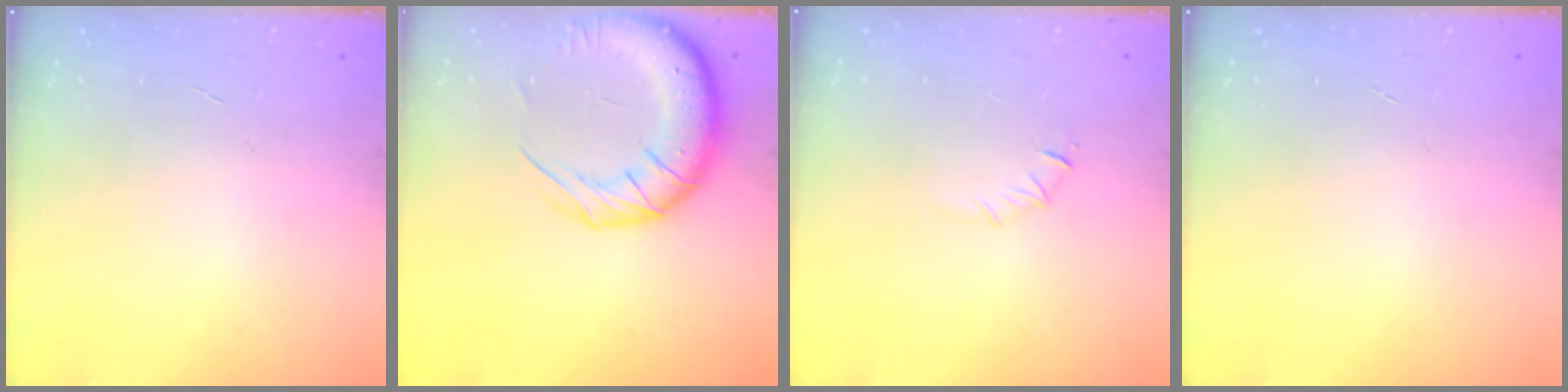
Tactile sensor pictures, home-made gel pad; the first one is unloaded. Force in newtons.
{"total": 14.8, "press": 14.3, "slide": 3.9}
{"total": 4.0, "press": 3.9, "slide": 1.1}
{"total": 0.0}